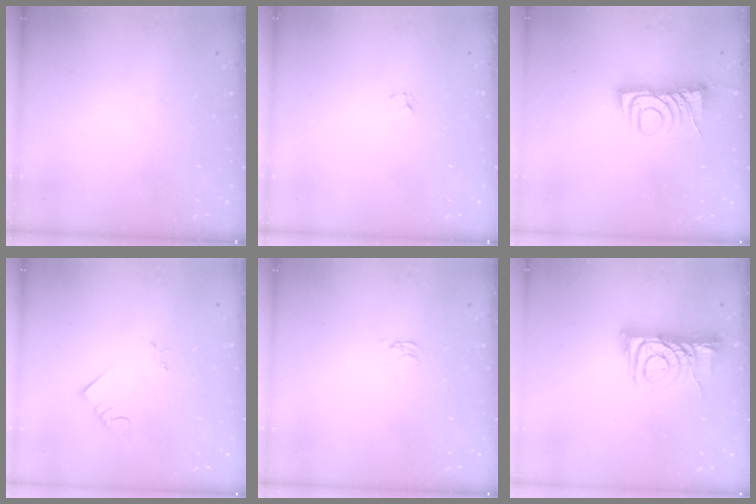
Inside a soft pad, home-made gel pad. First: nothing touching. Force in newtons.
{"total": 1.2, "press": 1.2, "slide": 0.1}
{"total": 7.8, "press": 7.7, "slide": 0.7}
{"total": 3.2, "press": 3.2, "slide": 0.4}
{"total": 1.6, "press": 1.6, "slide": 0.4}
{"total": 7.9, "press": 7.9, "slide": 1.0}